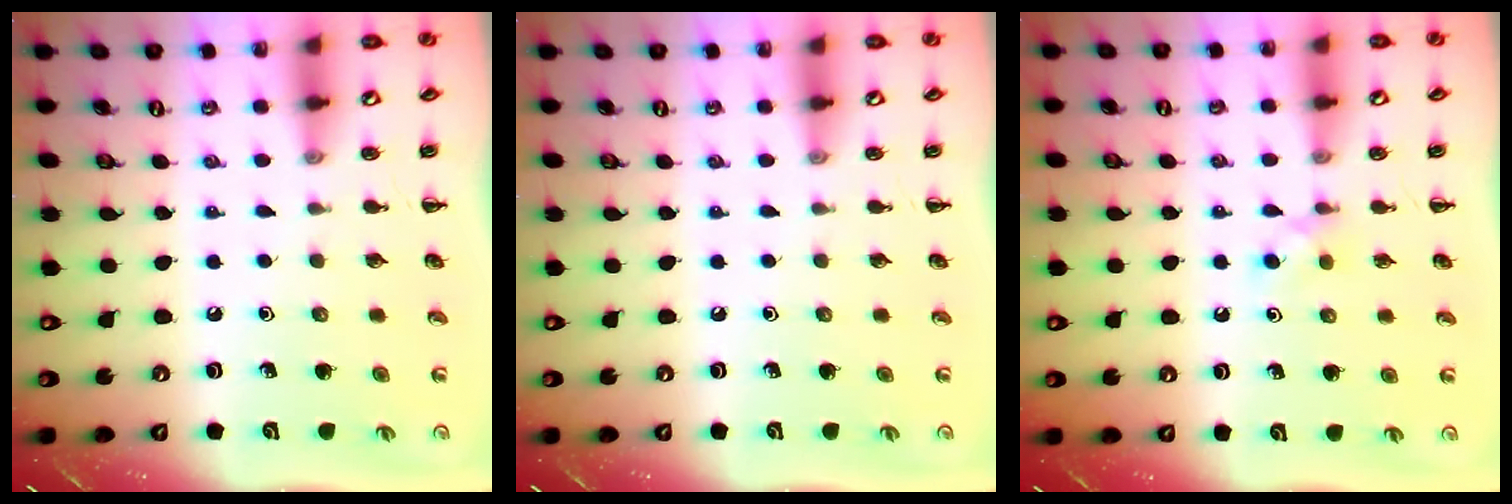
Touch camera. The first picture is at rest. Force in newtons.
{"total": 0.0}
{"total": 2.9, "press": 2.7, "slide": 1.1}